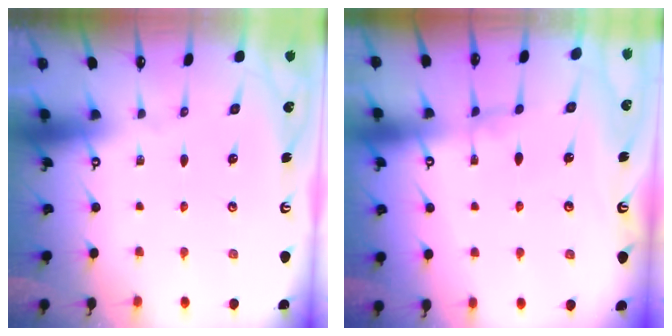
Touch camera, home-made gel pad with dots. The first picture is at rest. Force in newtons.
{"total": 0.8, "press": 0.6, "slide": 0.6}